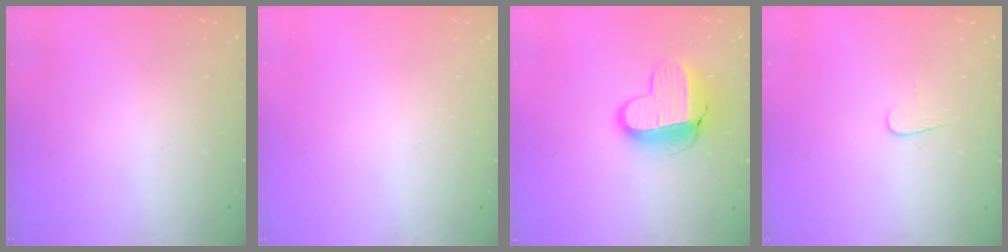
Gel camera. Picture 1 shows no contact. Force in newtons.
{"total": 0.0}
{"total": 12.6, "press": 12.6, "slide": 1.0}
{"total": 3.8, "press": 3.8, "slide": 0.4}